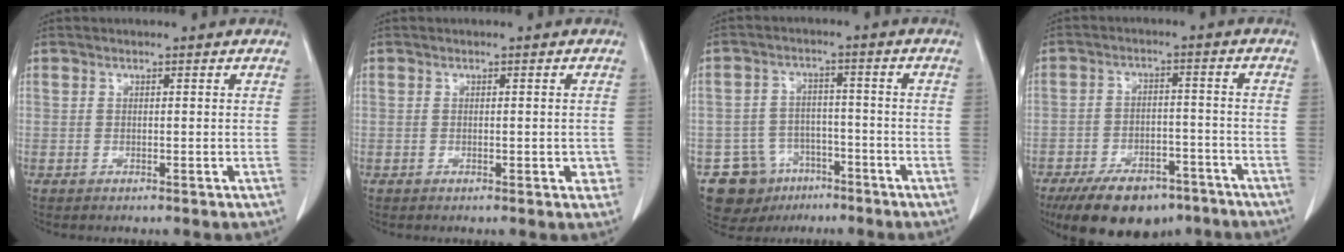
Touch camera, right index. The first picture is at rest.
{"total": 2.1, "force": [-0.4, 1.2, 1.7], "torque": [-0.011, 0.004, -0.003]}
{"total": 9.1, "force": [-5.4, 7.3, 1.2], "torque": [-0.026, 0.026, -0.075]}
{"total": 14.1, "force": [-10.3, 6.7, 7.0], "torque": [-0.114, 0.002, -0.158]}